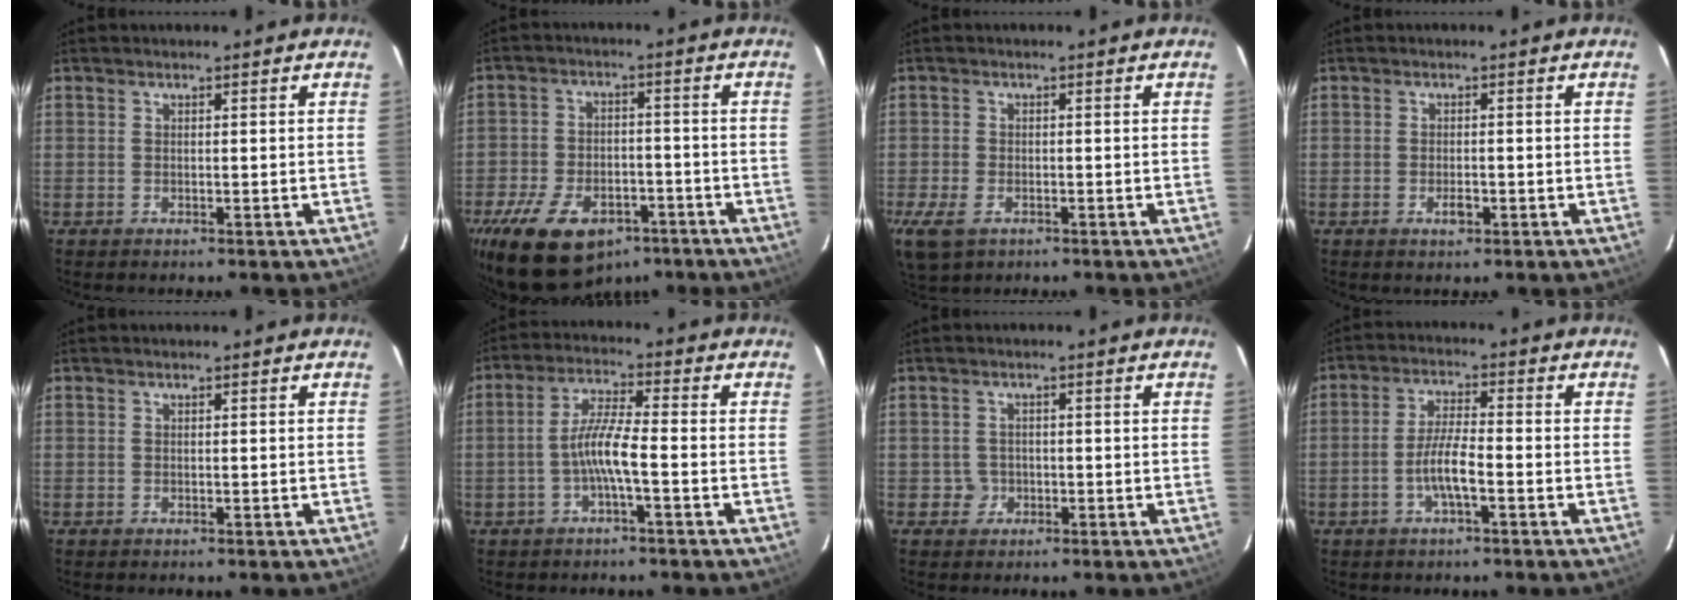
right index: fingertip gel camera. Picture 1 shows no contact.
{"total": 18.0, "force": [-11.5, 10.2, 9.4], "torque": [-0.215, -0.008, -0.175]}
{"total": 7.1, "force": [-3.6, 4.3, 4.3], "torque": [-0.108, -0.019, -0.065]}
{"total": 2.2, "force": [-1.0, 1.0, 1.7], "torque": [-0.031, -0.003, -0.016]}
{"total": 0.0}
{"total": 5.9, "force": [-2.1, 0.3, 5.5], "torque": [-0.119, 0.010, -0.038]}
{"total": 2.1, "force": [-0.6, 2.0, -0.1], "torque": [0.001, 0.007, -0.006]}
{"total": 5.5, "force": [-2.4, 0.8, 5.0], "torque": [-0.101, 0.005, -0.046]}